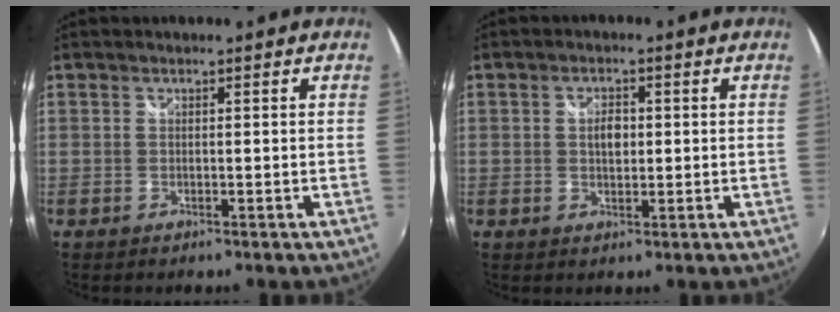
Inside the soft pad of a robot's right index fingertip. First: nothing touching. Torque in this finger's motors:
{"motor_torque": [-0.04, -0.05, 0.04, 0.05]}